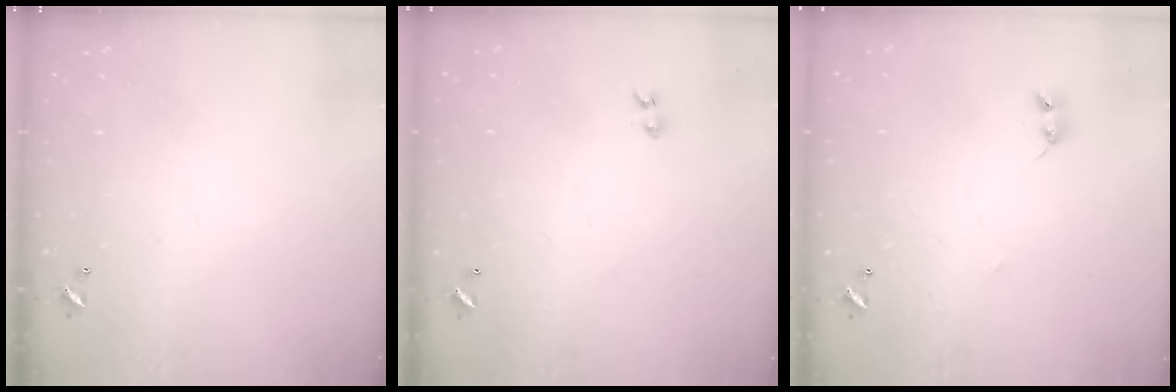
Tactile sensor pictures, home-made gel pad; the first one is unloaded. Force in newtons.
{"total": 2.0, "press": 1.7, "slide": 1.0}
{"total": 2.7, "press": 2.7, "slide": 0.3}